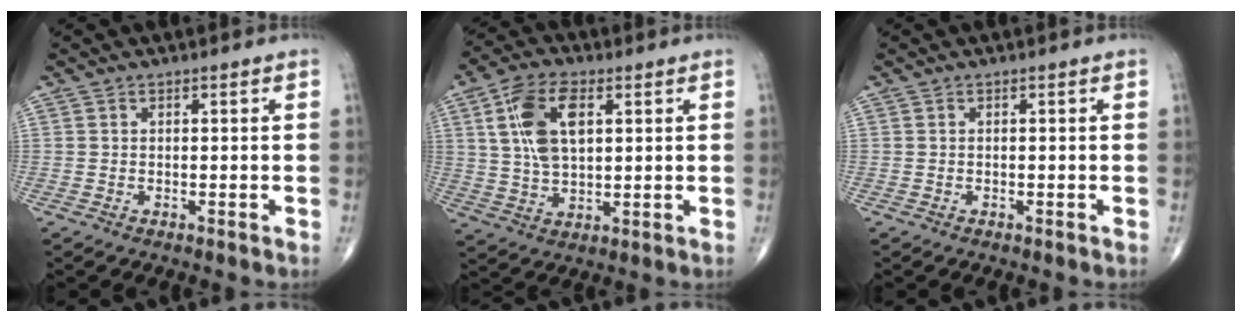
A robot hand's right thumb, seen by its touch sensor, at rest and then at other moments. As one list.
[{"total": 11.9, "force": [3.6, 6.2, 9.5], "torque": [-0.178, -0.001, 0.069]}, {"total": 0.0}]